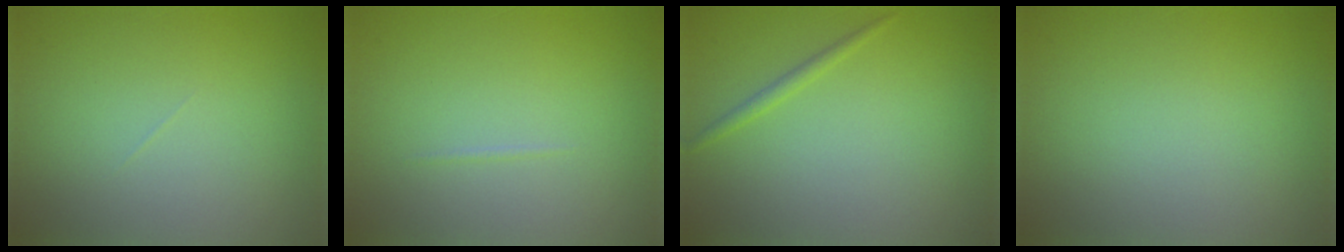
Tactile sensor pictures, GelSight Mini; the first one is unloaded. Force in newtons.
{"total": 0.6, "press": 0.6, "slide": 0.2}
{"total": 0.9, "press": 0.9, "slide": 0.2}
{"total": 0.0}